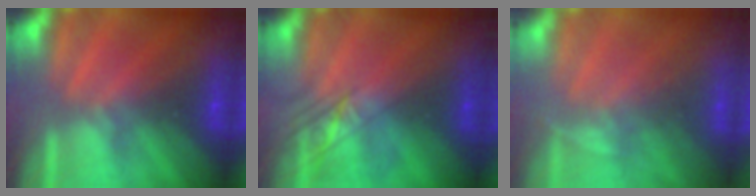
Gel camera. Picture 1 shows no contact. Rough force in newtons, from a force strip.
{"total": 2.4}
{"total": 1.9}